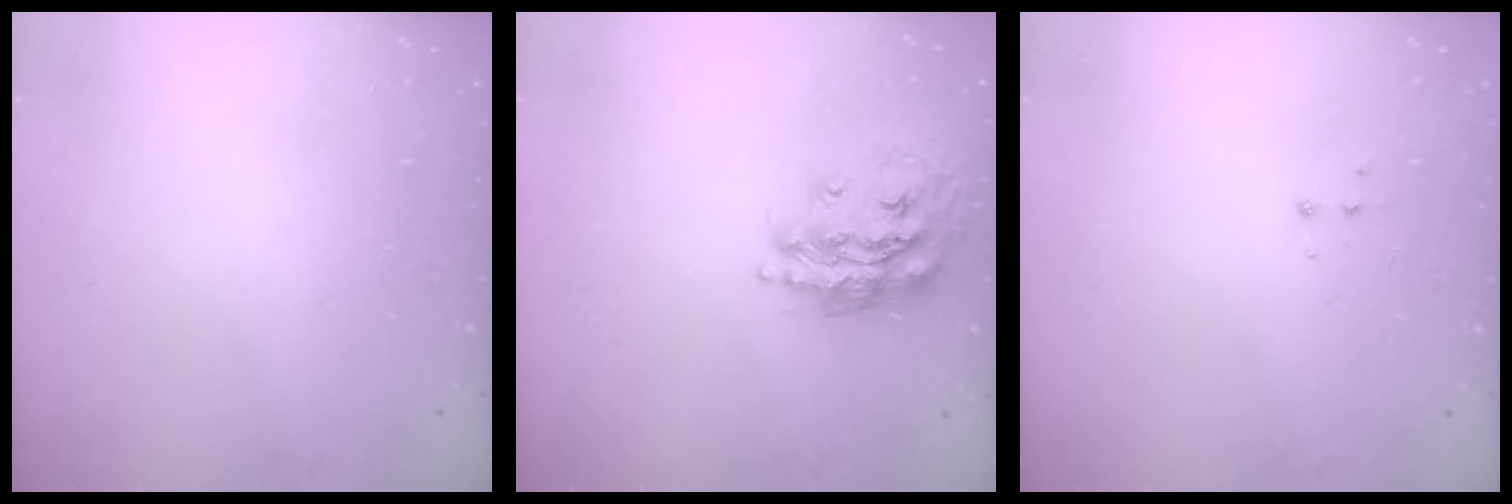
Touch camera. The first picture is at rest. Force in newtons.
{"total": 16.2, "press": 16.2, "slide": 1.5}
{"total": 3.3, "press": 3.3, "slide": 0.5}